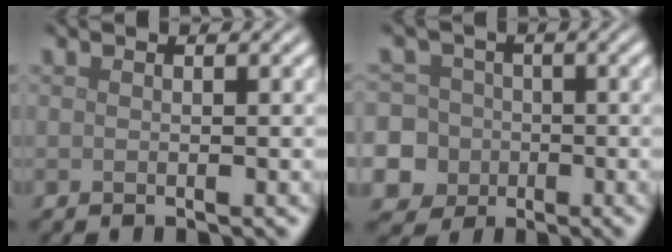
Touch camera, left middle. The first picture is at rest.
{"total": 10.9, "force": [-3.4, 10.1, 2.3], "torque": [-0.067, -0.008, -0.089]}